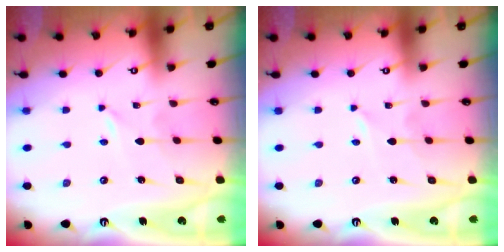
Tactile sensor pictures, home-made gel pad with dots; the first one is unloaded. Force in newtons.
{"total": 0.5, "press": 0.5, "slide": 0.1}